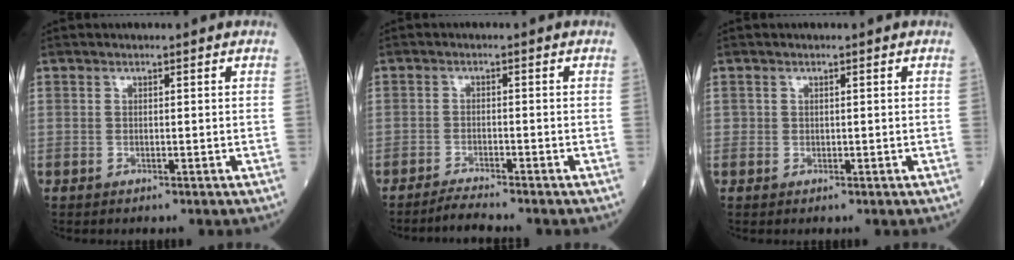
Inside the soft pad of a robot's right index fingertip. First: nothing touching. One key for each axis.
{"total": 3.0, "fx": -2.8, "fy": -0.8, "fz": 0.6, "tx": -0.019, "ty": -0.014, "tz": -0.052}
{"total": 0.0}